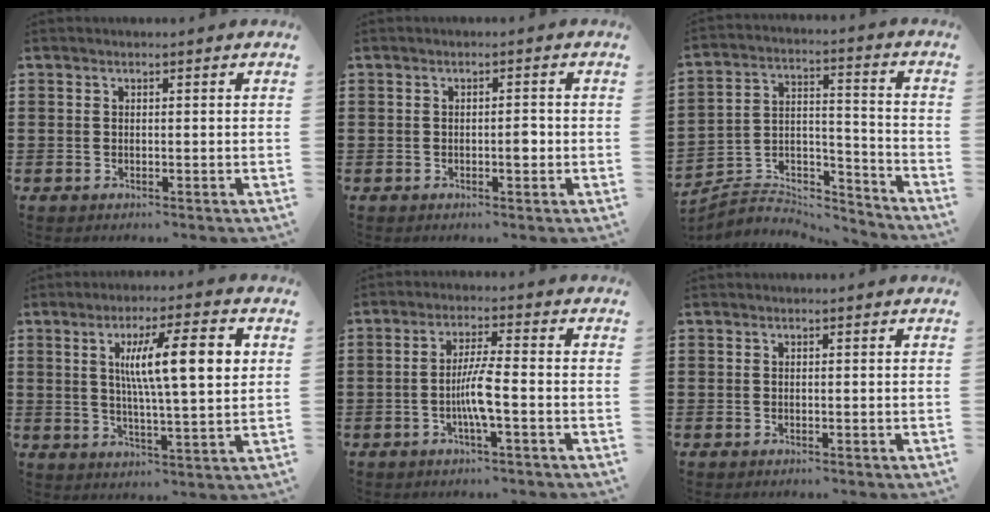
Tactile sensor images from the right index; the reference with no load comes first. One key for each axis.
{"total": 2.1, "fx": -0.4, "fy": 0.7, "fz": 1.9, "tx": -0.034, "ty": 0.002, "tz": -0.009}
{"total": 4.3, "fx": -3.8, "fy": 1.9, "fz": 0.9, "tx": -0.020, "ty": 0.000, "tz": -0.076}
{"total": 12.0, "fx": 3.3, "fy": 2.5, "fz": 11.3, "tx": -0.202, "ty": 0.005, "tz": 0.047}
{"total": 5.3, "fx": -1.5, "fy": 0.3, "fz": 5.1, "tx": -0.104, "ty": -0.007, "tz": -0.033}
{"total": 0.0}